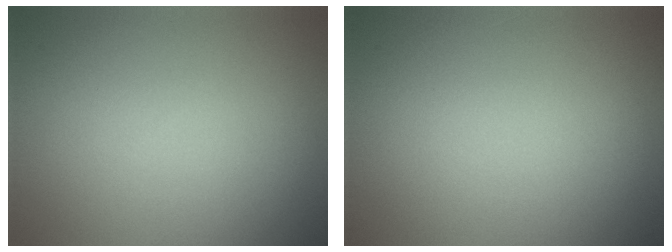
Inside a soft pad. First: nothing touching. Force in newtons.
{"total": 0.0}